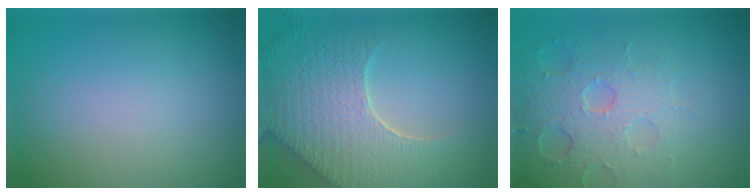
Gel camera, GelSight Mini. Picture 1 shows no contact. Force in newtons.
{"total": 9.0, "press": 6.4, "slide": 6.3}
{"total": 4.6, "press": 4.3, "slide": 1.6}